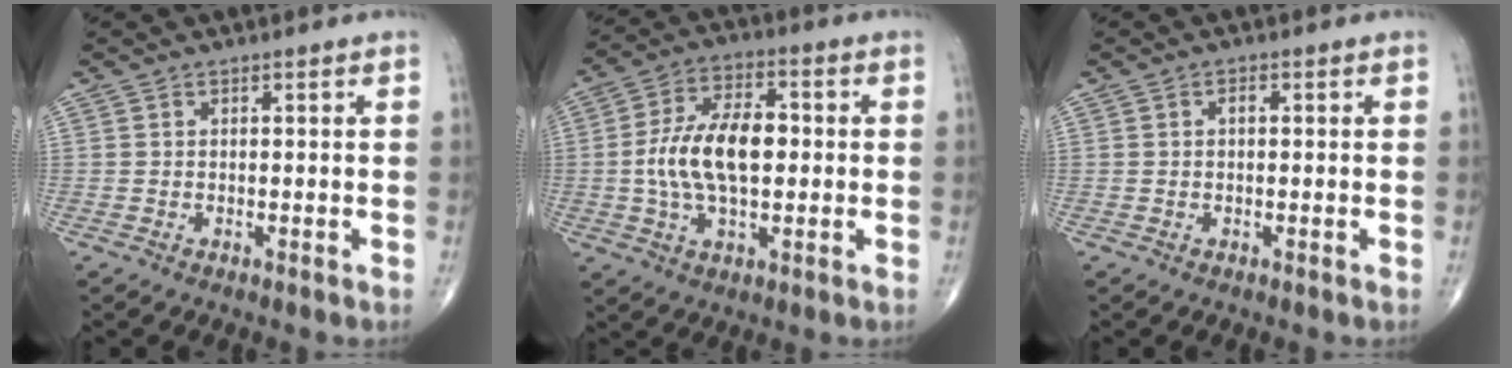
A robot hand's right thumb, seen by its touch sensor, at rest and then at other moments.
{"total": 13.8, "force": [-0.2, 7.2, 11.8], "torque": [-0.215, 0.019, -0.007]}
{"total": 1.1, "force": [0.1, 0.6, 1.0], "torque": [-0.014, 0.003, 0.000]}